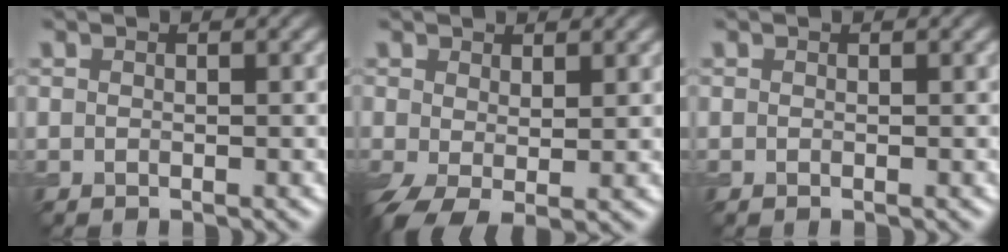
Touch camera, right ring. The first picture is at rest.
{"total": 3.9, "force": [-0.4, 2.0, 3.4], "torque": [-0.075, -0.008, -0.006]}
{"total": 0.0}